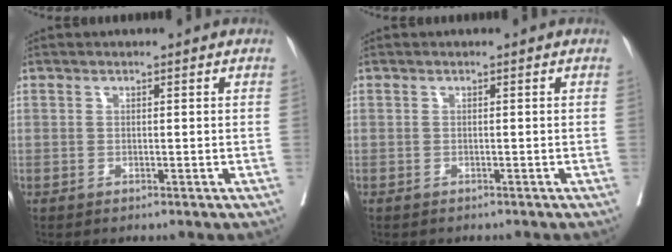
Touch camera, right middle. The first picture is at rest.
{"total": 1.5, "force": [-1.3, 0.6, 0.2], "torque": [-0.011, 0.000, -0.019]}